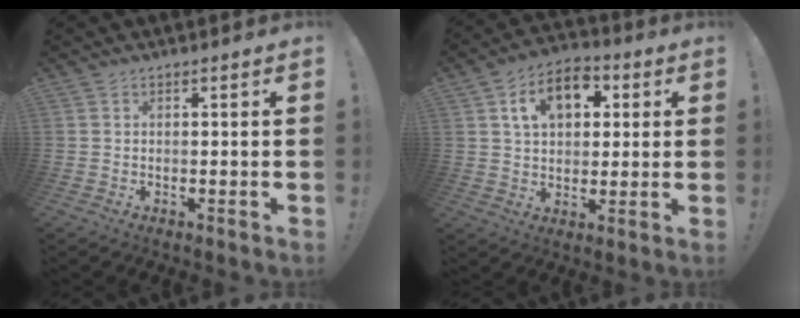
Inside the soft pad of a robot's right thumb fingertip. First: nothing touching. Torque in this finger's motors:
{"motor_torque": [1.27, 1.54, 0.59, 0.14, 0.03]}